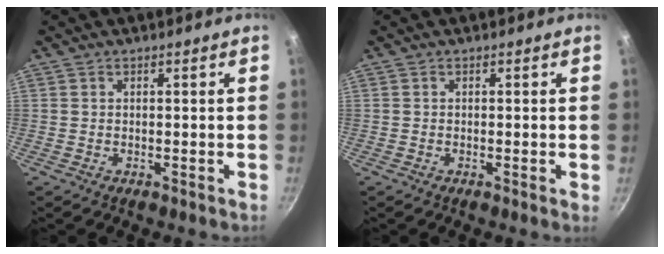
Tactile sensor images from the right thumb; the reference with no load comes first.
{"total": 0.6, "force": [-0.2, 0.0, 0.5], "torque": [-0.006, -0.002, -0.006]}